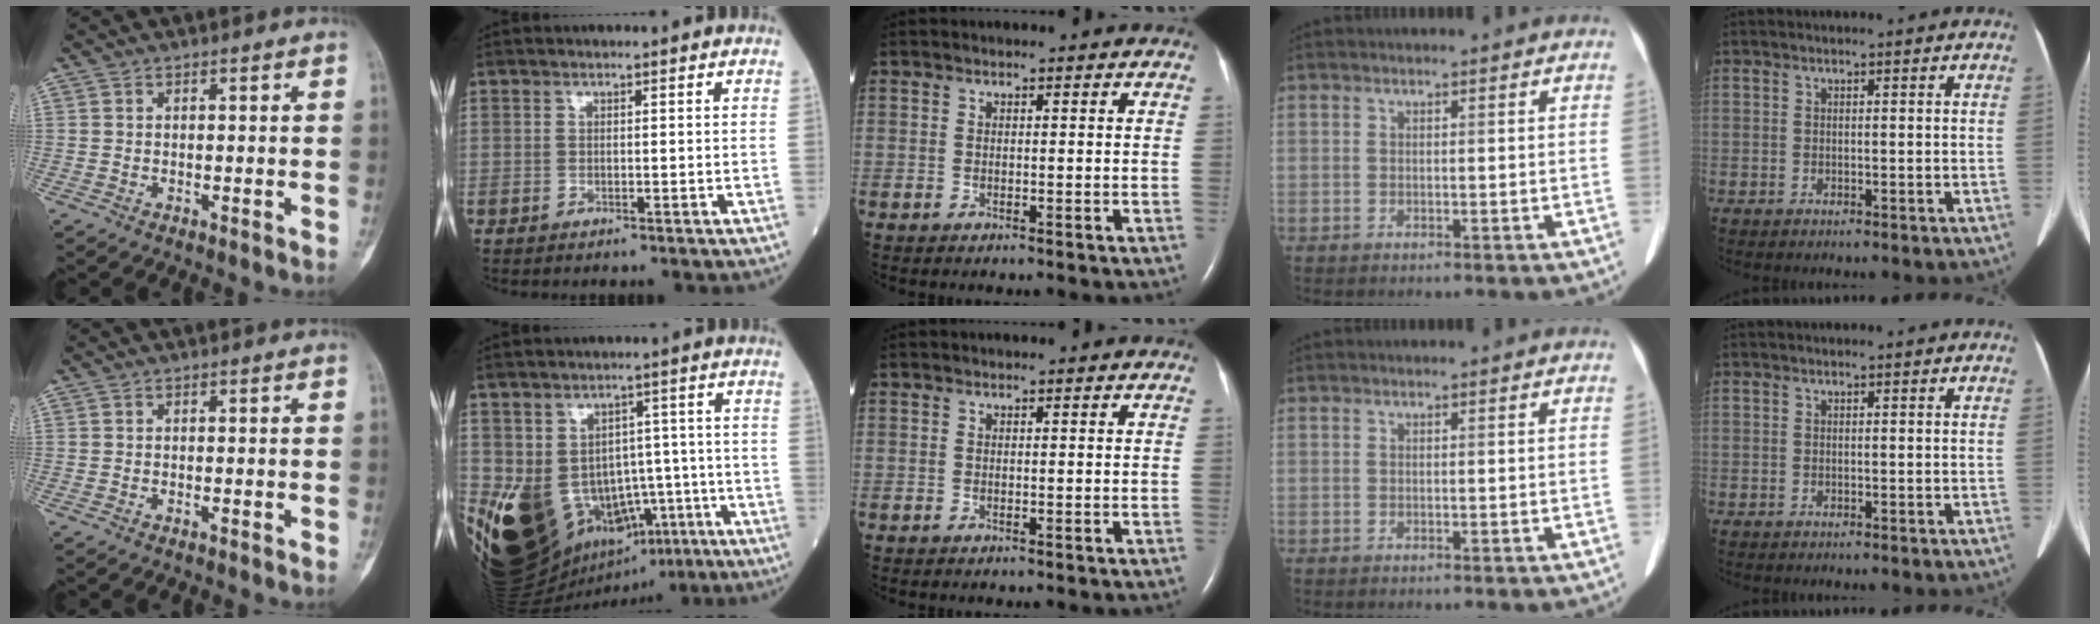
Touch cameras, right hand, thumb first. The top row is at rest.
{"index": {"total": 21.0, "force": [-7.4, 14.9, 12.8], "torque": [-0.243, 0.012, -0.083]}}